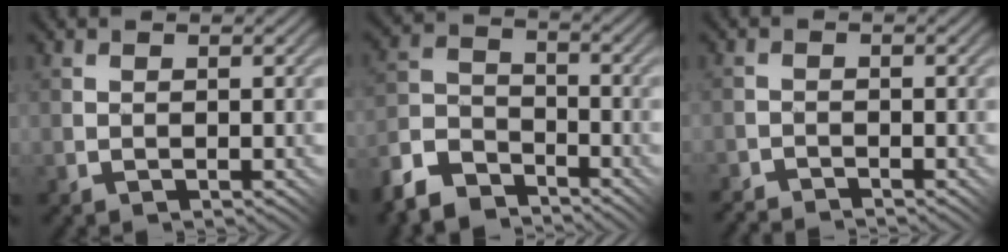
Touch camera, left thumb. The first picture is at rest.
{"total": 8.3, "force": [-6.7, 3.9, 3.1], "torque": [-0.074, -0.006, -0.144]}
{"total": 2.7, "force": [-2.7, 0.2, -0.2], "torque": [0.003, 0.007, -0.053]}